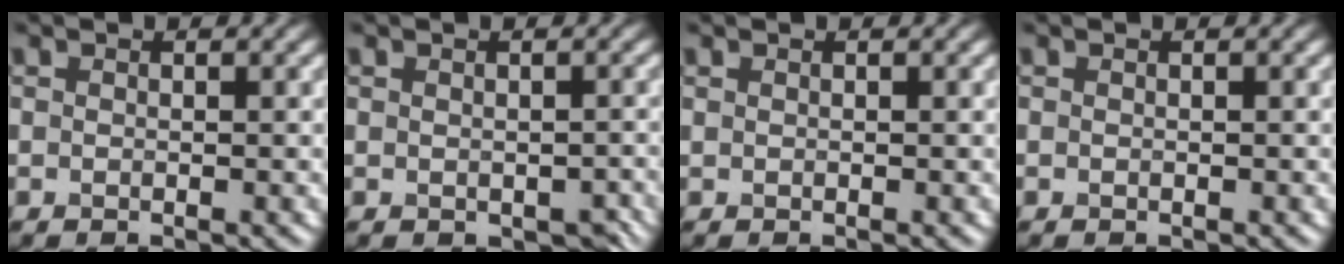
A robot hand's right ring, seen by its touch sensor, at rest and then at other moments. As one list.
[{"total": 1.6, "force": [-0.5, 1.0, 1.1], "torque": [-0.016, -0.011, 0.001]}, {"total": 0.0}, {"total": 0.0}]